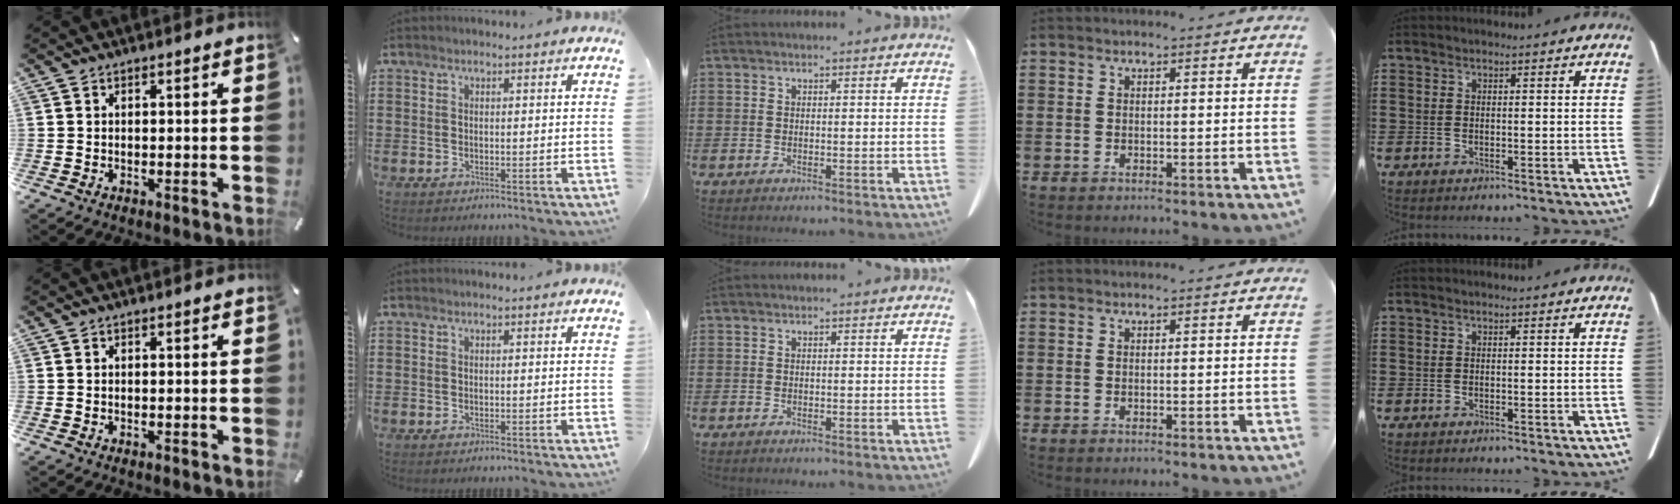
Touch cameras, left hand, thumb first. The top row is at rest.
{}